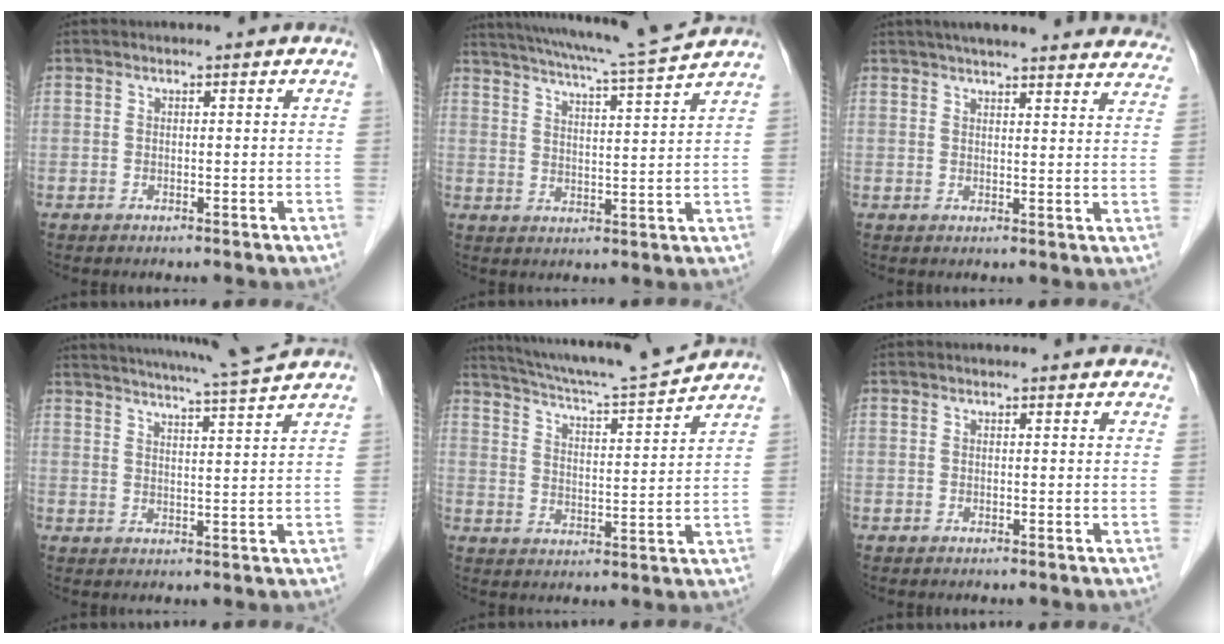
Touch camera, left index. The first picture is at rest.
{"total": 13.8, "force": [12.3, -1.4, 5.9], "torque": [-0.111, -0.013, 0.174]}
{"total": 25.1, "force": [23.0, 3.2, 9.6], "torque": [-0.138, -0.021, 0.265]}
{"total": 12.6, "force": [11.5, -1.7, 4.8], "torque": [-0.090, -0.019, 0.154]}
{"total": 13.6, "force": [12.8, -1.0, 4.3], "torque": [-0.086, -0.018, 0.193]}
{"total": 3.2, "force": [2.9, 0.9, 1.0], "torque": [-0.012, 0.012, 0.020]}